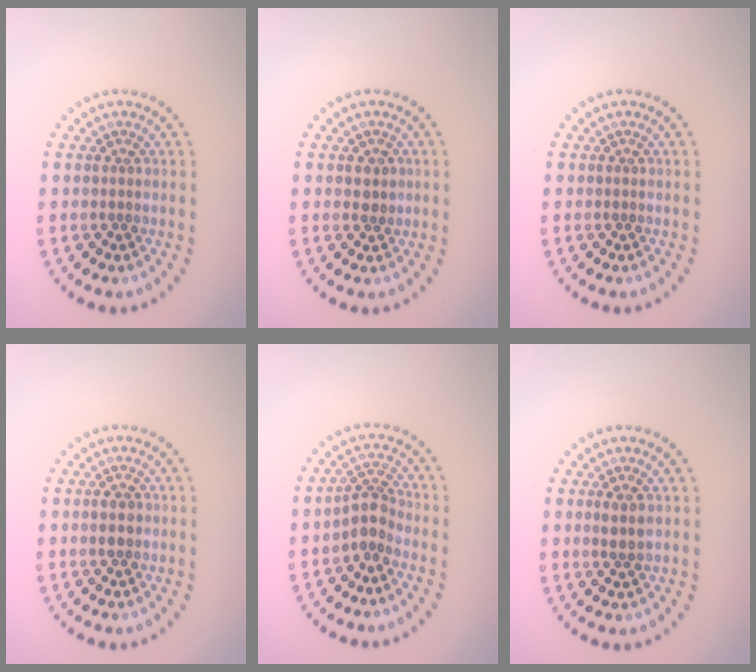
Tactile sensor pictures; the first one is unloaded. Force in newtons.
{"total": 1.4, "press": 1.4, "slide": 0.3}
{"total": 0.0}
{"total": 1.5, "press": 1.5, "slide": 0.2}
{"total": 2.6, "press": 2.0, "slide": 1.7}
{"total": 1.8, "press": 1.7, "slide": 0.6}